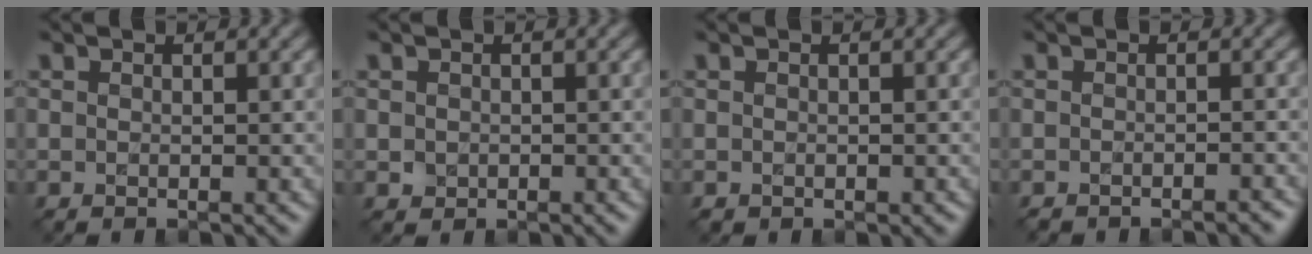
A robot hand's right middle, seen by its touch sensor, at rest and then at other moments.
{"total": 0.9, "force": [0.0, 0.8, 0.2], "torque": [-0.001, -0.003, 0.000]}
{"total": 0.5, "force": [-0.3, 0.4, 0.2], "torque": [-0.002, -0.005, -0.004]}
{"total": 2.0, "force": [-2.0, 0.2, 0.4], "torque": [0.002, -0.001, -0.022]}